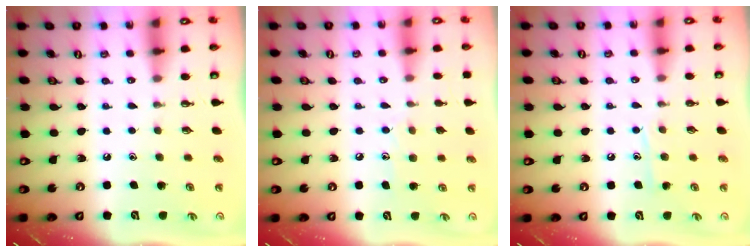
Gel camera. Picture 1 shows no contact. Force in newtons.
{"total": 6.6, "press": 6.6, "slide": 0.5}
{"total": 6.9, "press": 6.8, "slide": 0.8}